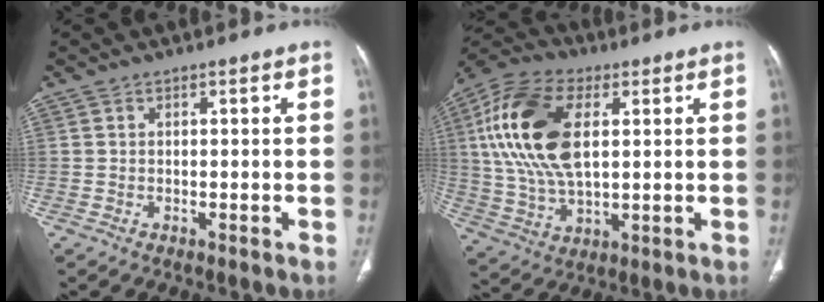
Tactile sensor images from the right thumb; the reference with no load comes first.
{"total": 19.5, "force": [4.2, 10.5, 15.8], "torque": [-0.320, 0.005, 0.074]}